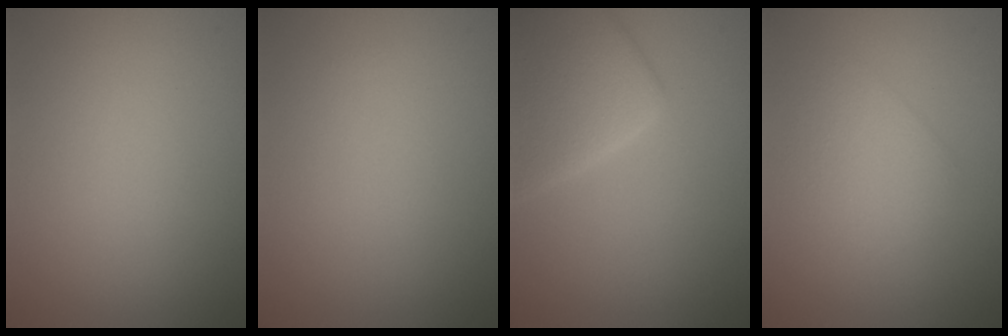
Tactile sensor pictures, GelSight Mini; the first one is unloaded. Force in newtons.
{"total": 0.0}
{"total": 5.3, "press": 5.3, "slide": 0.4}
{"total": 2.2, "press": 2.2, "slide": 0.1}